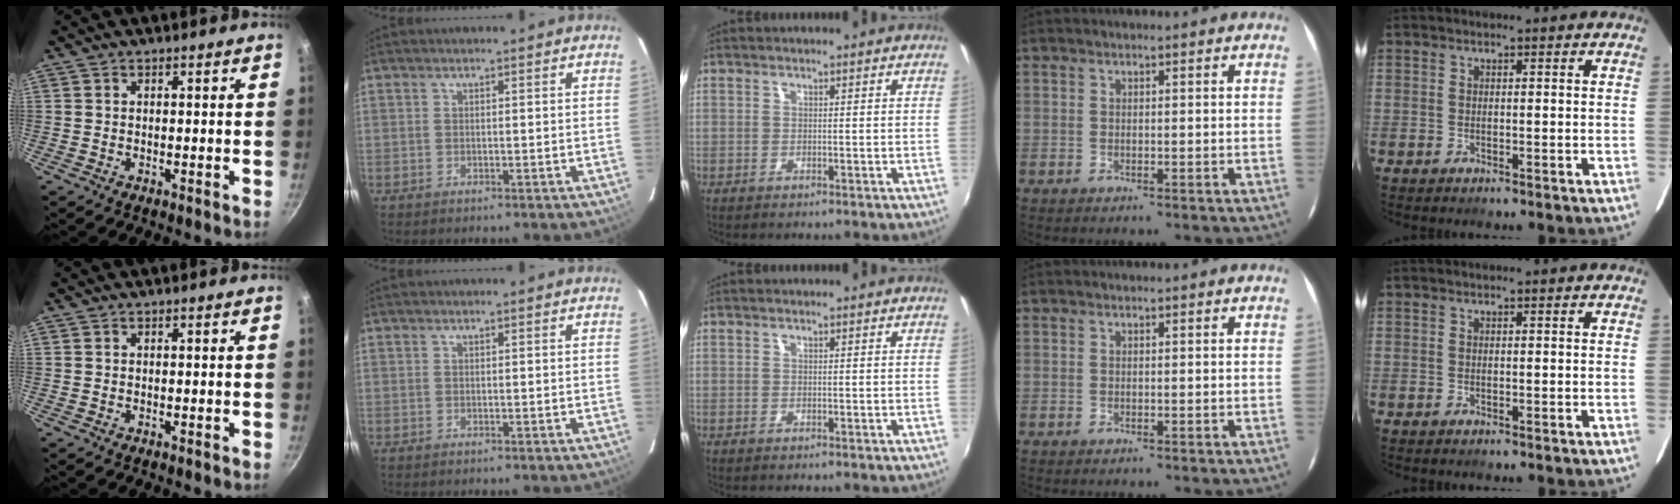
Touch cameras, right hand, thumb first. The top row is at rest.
{}